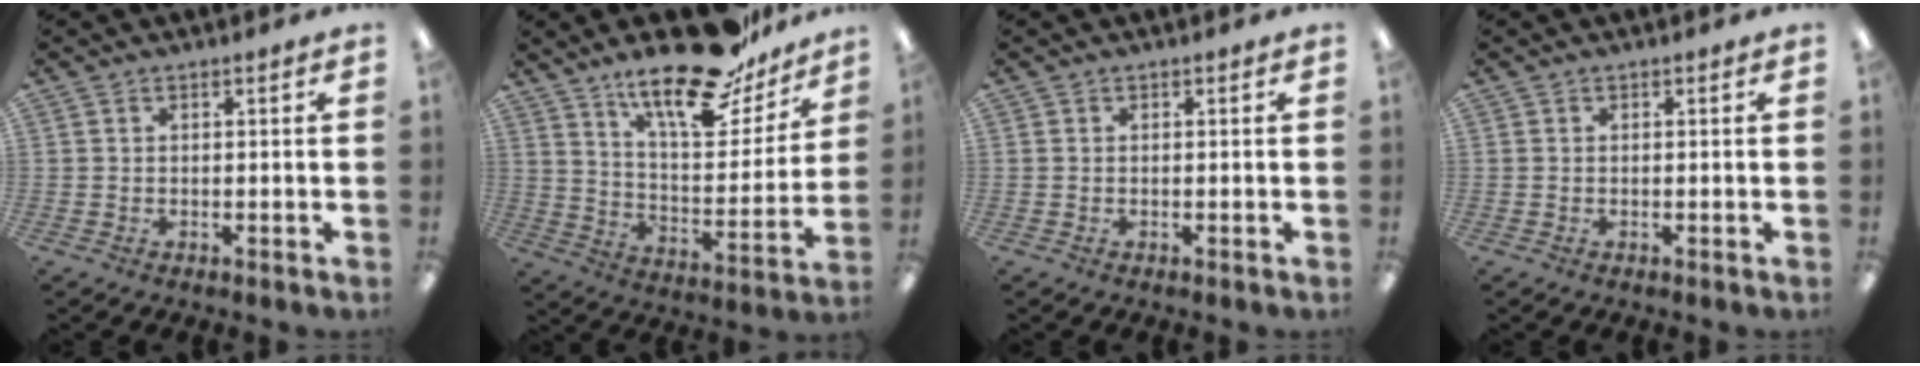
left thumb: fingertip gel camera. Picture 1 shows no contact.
{"total": 21.4, "force": [16.4, 6.9, 11.9], "torque": [-0.181, -0.111, 0.275]}
{"total": 0.0}
{"total": 0.0}